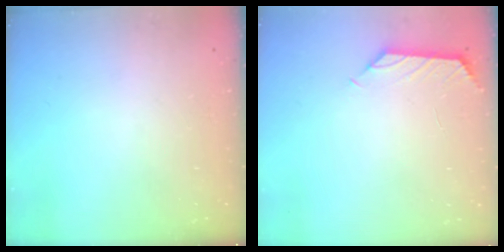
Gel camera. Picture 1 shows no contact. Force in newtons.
{"total": 0.5, "press": 0.3, "slide": 0.4}